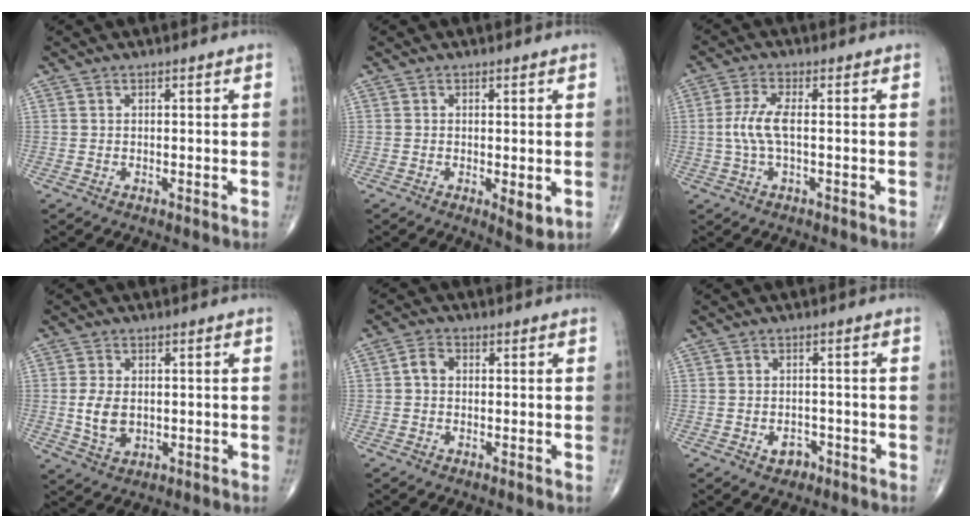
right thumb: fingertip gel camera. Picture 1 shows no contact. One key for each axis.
{"total": 3.4, "fx": -0.7, "fy": 1.2, "fz": 3.1, "tx": -0.048, "ty": -0.012, "tz": -0.010}
{"total": 5.5, "fx": -0.3, "fy": 1.7, "fz": 5.2, "tx": -0.133, "ty": 0.007, "tz": -0.010}
{"total": 5.8, "fx": -0.1, "fy": 3.9, "fz": 4.4, "tx": -0.078, "ty": -0.007, "tz": 0.005}
{"total": 2.9, "fx": 0.2, "fy": 2.2, "fz": 1.8, "tx": -0.029, "ty": 0.011, "tz": -0.002}
{"total": 2.9, "fx": -1.4, "fy": 2.1, "fz": 1.4, "tx": -0.010, "ty": 0.010, "tz": -0.018}